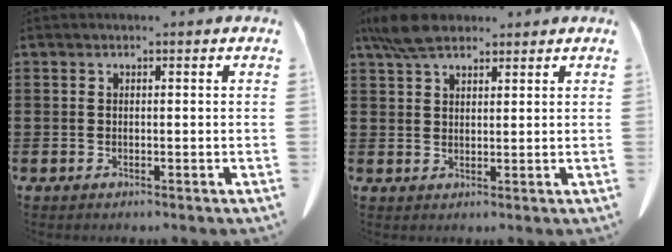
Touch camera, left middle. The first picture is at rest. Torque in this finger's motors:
{"motor_torque": [0.97, 0.58, 0.23, 0.15]}